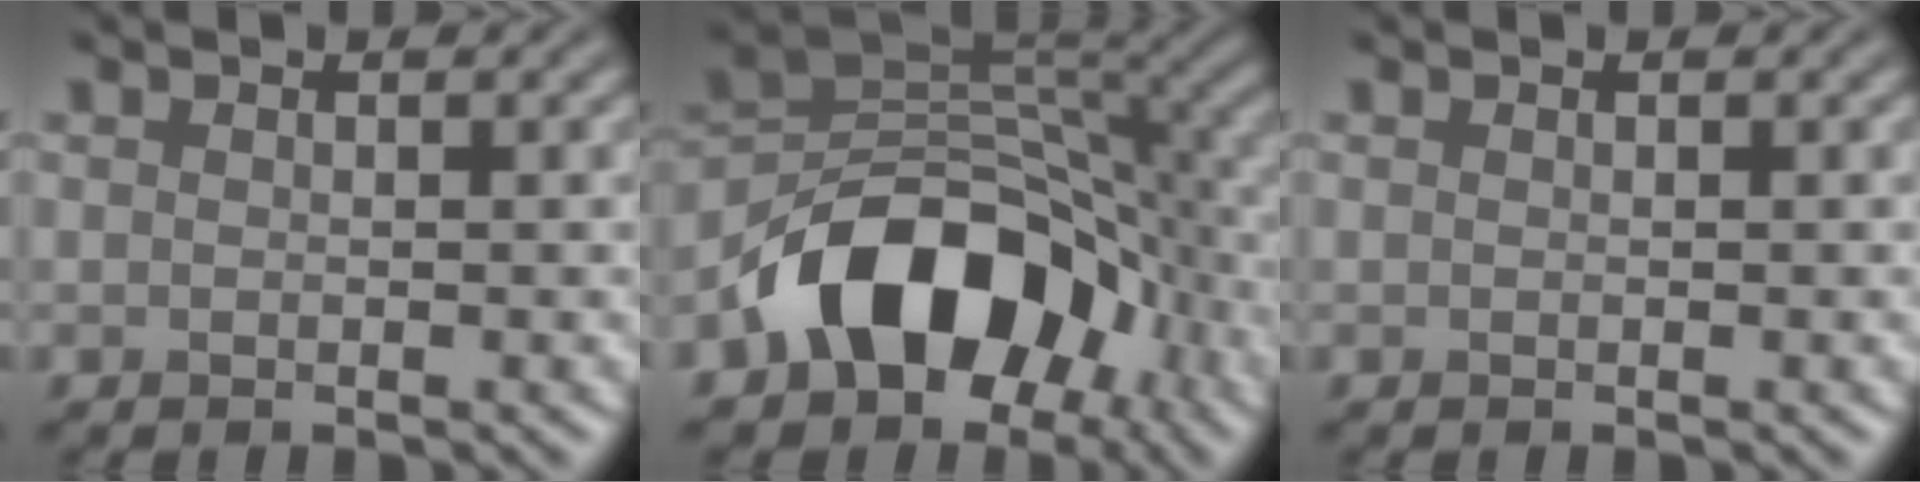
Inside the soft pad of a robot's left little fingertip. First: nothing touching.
{"total": 10.7, "force": [-5.5, 6.9, 6.1], "torque": [-0.081, 0.007, -0.105]}
{"total": 0.0}